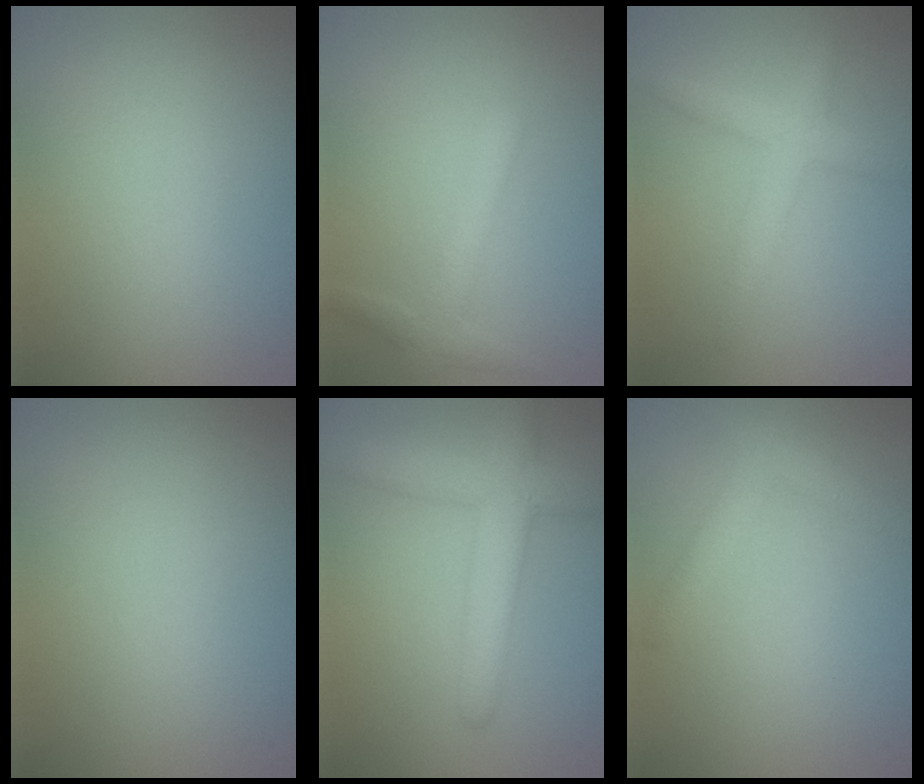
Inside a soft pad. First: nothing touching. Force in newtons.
{"total": 2.2, "press": 2.2, "slide": 0.2}
{"total": 2.9, "press": 2.9, "slide": 0.1}
{"total": 0.0}
{"total": 5.1, "press": 5.1, "slide": 0.2}
{"total": 2.9, "press": 2.9, "slide": 0.1}